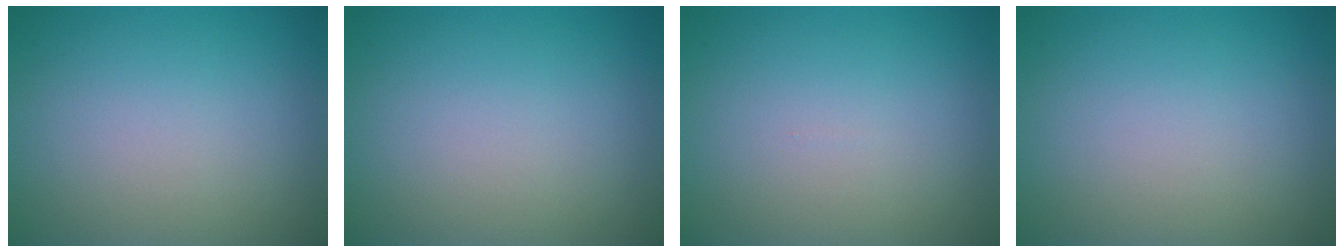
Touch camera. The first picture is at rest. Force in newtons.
{"total": 0.0}
{"total": 0.0}
{"total": 0.0}